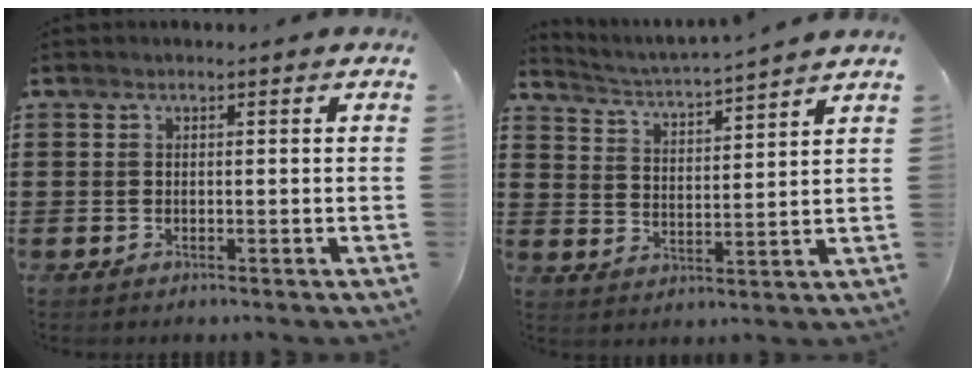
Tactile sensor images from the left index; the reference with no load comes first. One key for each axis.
{"total": 3.4, "fx": 3.2, "fy": -0.8, "fz": 0.4, "tx": -0.028, "ty": -0.030, "tz": 0.050}